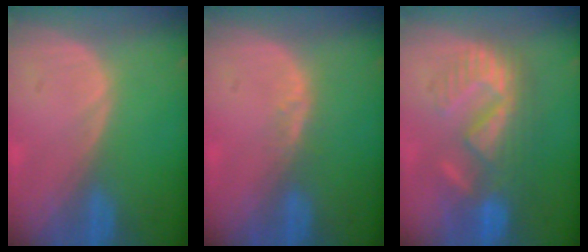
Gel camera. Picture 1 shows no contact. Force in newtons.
{"total": 1.9, "press": 1.4, "slide": 1.3}
{"total": 9.3, "press": 9.0, "slide": 2.6}